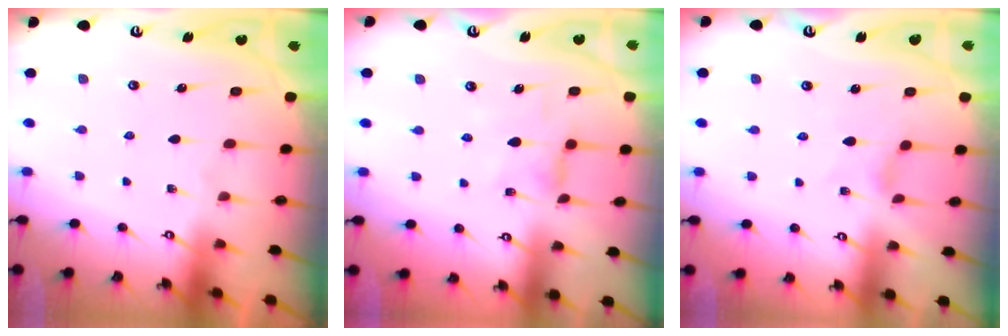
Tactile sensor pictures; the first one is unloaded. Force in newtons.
{"total": 2.1, "press": 2.1, "slide": 0.5}
{"total": 0.5, "press": 0.5, "slide": 0.2}